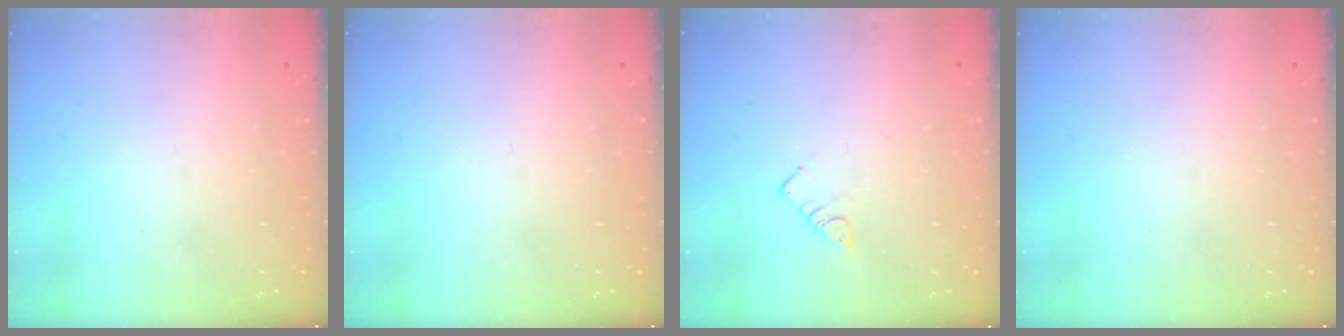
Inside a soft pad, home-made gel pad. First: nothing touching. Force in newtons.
{"total": 0.0}
{"total": 2.9, "press": 2.9, "slide": 0.5}
{"total": 0.0}